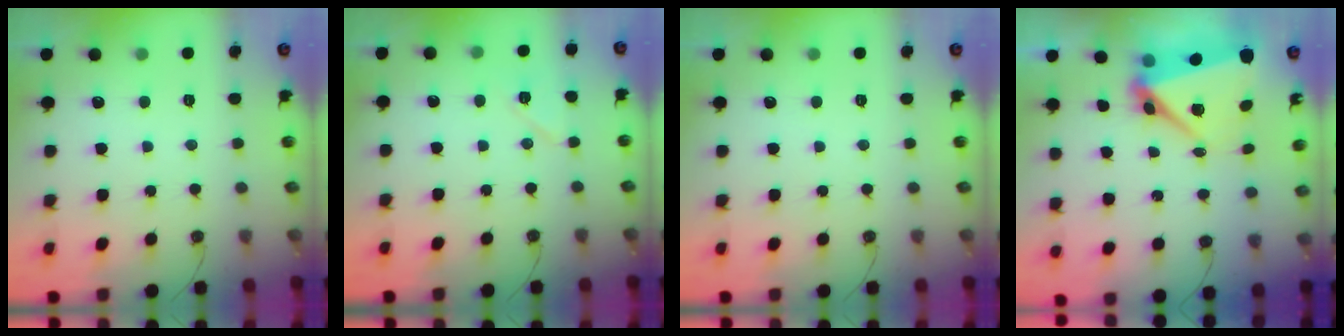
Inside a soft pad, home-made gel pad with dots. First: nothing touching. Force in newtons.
{"total": 6.9, "press": 6.9, "slide": 0.9}
{"total": 0.0}
{"total": 8.5, "press": 8.3, "slide": 1.8}